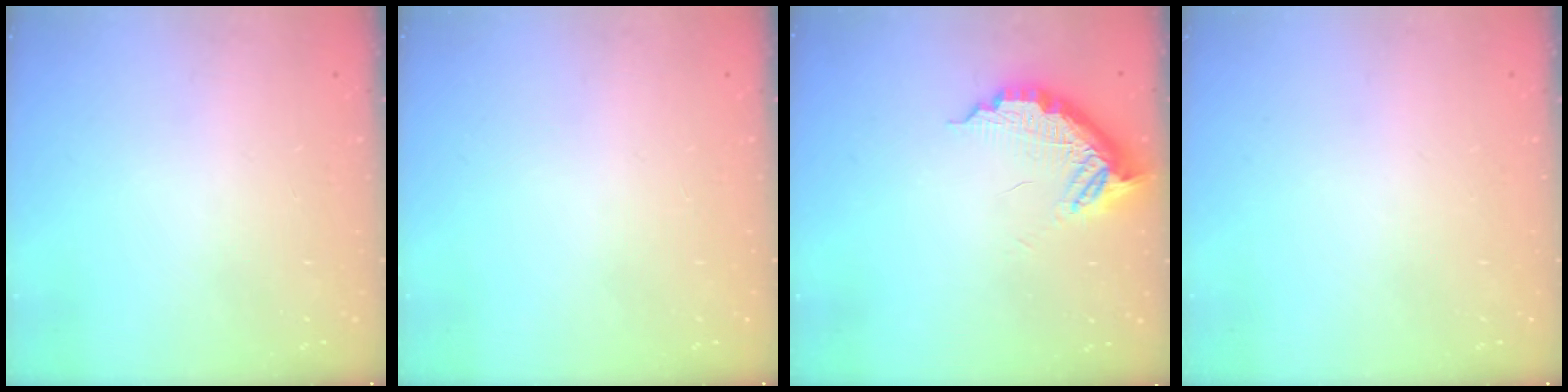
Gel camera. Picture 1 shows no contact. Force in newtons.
{"total": 0.0}
{"total": 11.4, "press": 11.4, "slide": 0.6}
{"total": 0.0}